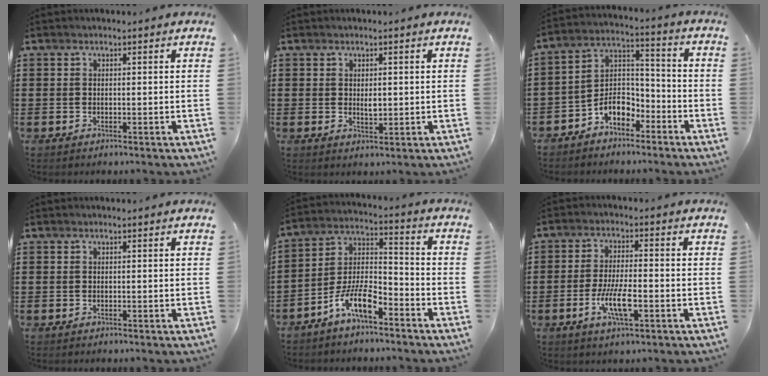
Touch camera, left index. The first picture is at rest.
{"total": 1.6, "force": [0.2, 0.7, 1.5], "torque": [-0.030, 0.002, 0.002]}
{"total": 6.8, "force": [-4.8, 3.7, 3.1], "torque": [-0.070, 0.011, -0.096]}
{"total": 0.0}
{"total": 9.2, "force": [-6.7, 2.8, 5.7], "torque": [-0.122, 0.006, -0.130]}
{"total": 6.8, "force": [-2.4, 1.8, 6.1], "torque": [-0.124, -0.007, -0.046]}